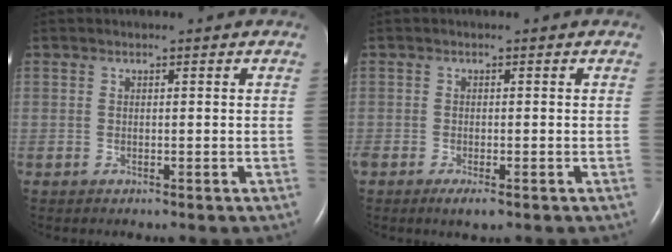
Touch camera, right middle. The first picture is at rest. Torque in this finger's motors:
{"motor_torque": [0.31, -0.25, 0.10, 0.02]}